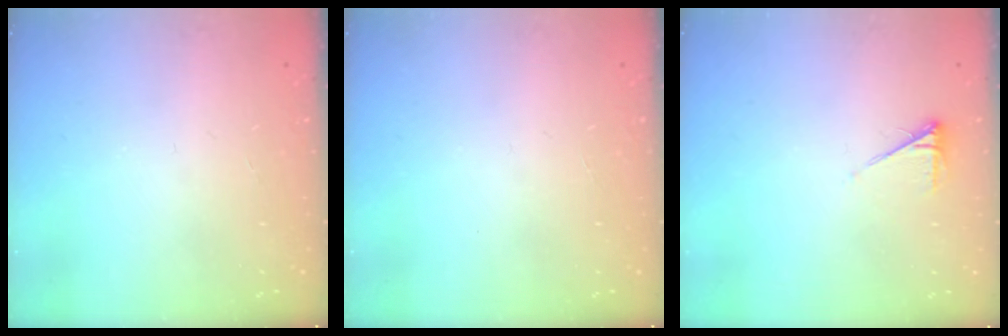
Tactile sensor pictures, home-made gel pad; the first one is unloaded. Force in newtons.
{"total": 0.0}
{"total": 3.9, "press": 3.9, "slide": 0.5}